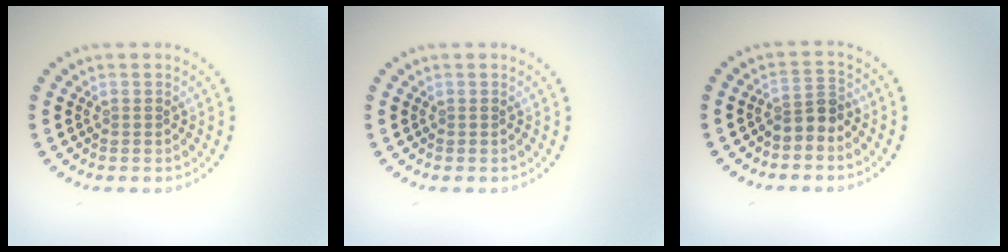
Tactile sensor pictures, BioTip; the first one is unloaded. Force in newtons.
{"total": 0.0}
{"total": 2.2, "press": 1.7, "slide": 1.4}